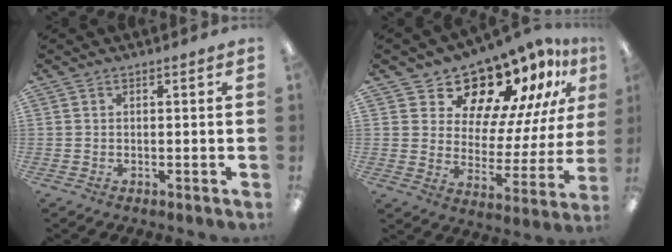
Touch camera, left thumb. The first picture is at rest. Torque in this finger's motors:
{"motor_torque": [1.00, 1.34, 1.25, -1.24, 0.09]}